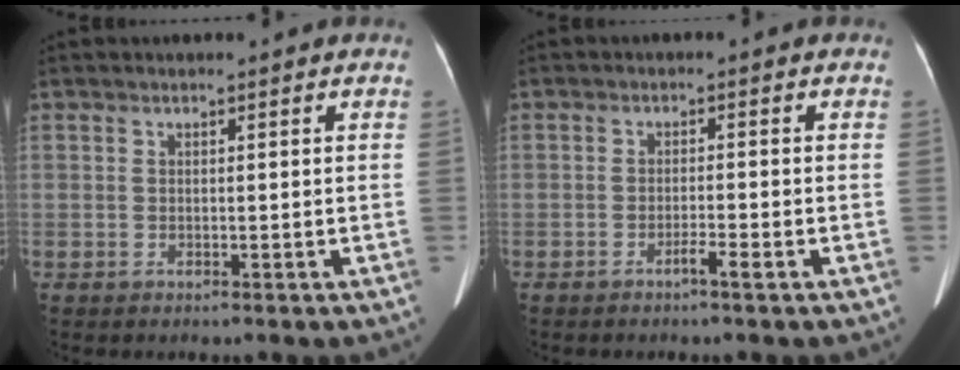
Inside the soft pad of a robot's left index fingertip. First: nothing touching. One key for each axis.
{"total": 1.9, "fx": -1.3, "fy": -0.2, "fz": 1.3, "tx": -0.023, "ty": 0.000, "tz": -0.023}